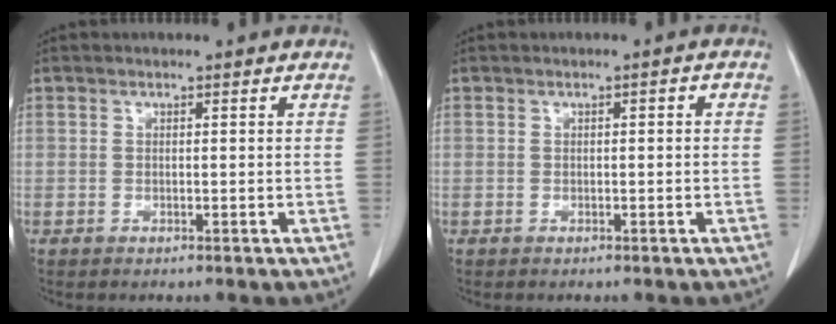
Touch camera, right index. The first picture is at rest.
{"total": 0.9, "force": [-0.1, 0.3, 0.8], "torque": [-0.011, 0.003, 0.000]}